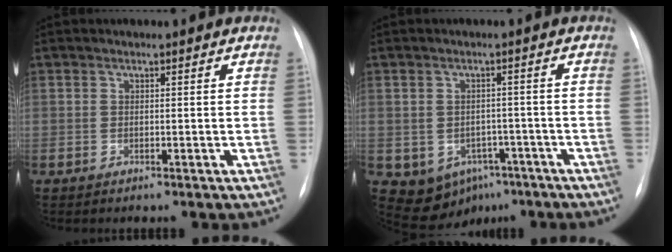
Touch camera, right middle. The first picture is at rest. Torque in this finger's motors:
{"motor_torque": [0.37, -0.38, 0.02, 0.01]}